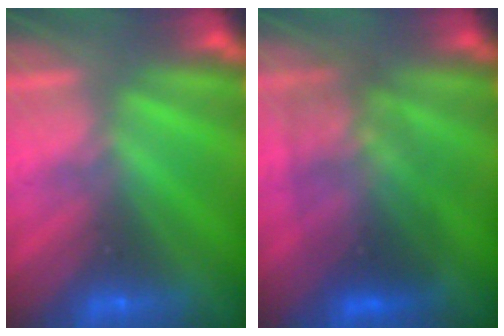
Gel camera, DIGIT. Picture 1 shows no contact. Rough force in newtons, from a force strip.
{"total": 2.9}